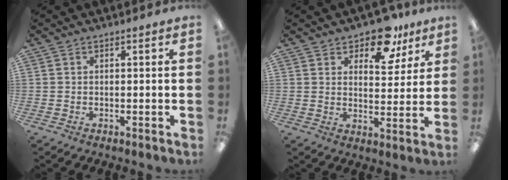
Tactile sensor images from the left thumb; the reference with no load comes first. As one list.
[{"total": 10.7, "force": [8.0, 5.2, 4.9], "torque": [-0.068, -0.043, 0.141]}]